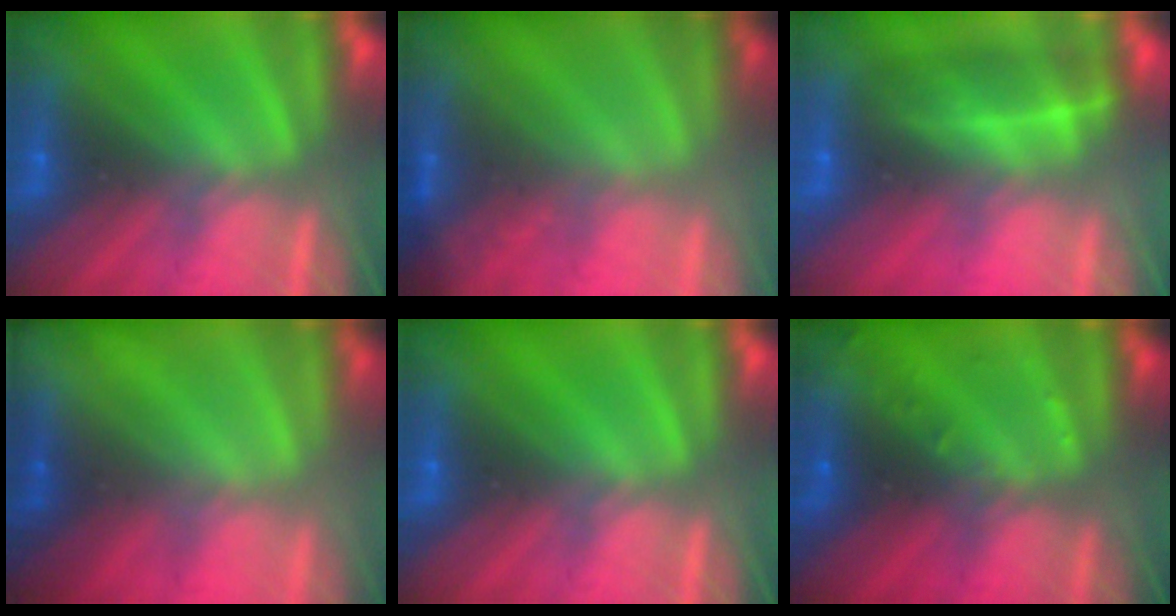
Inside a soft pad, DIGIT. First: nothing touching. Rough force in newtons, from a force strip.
{"total": 1.8}
{"total": 2.1}
{"total": 1.3}
{"total": 0.0}
{"total": 2.7}